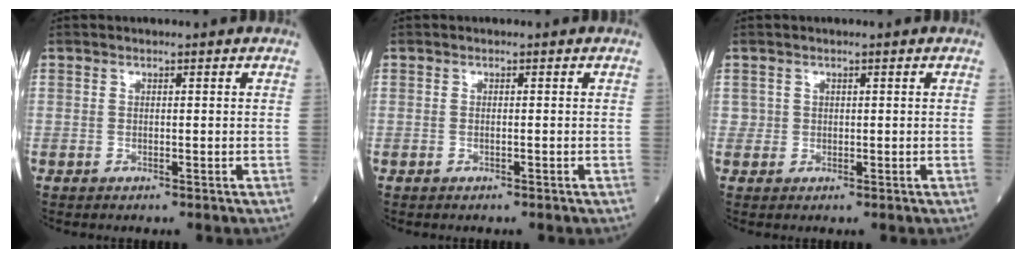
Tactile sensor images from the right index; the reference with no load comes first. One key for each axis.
{"total": 0.0}
{"total": 0.9, "fx": 0.3, "fy": 0.9, "fz": 0.0, "tx": 0.010, "ty": 0.005, "tz": 0.004}